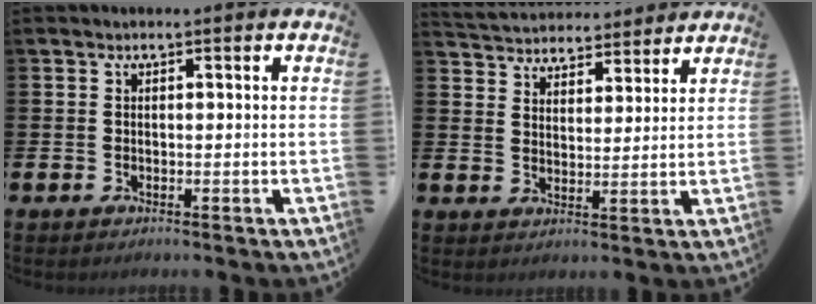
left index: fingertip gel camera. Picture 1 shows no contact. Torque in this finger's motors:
{"motor_torque": [0.97, -1.17, 0.24, 0.07]}